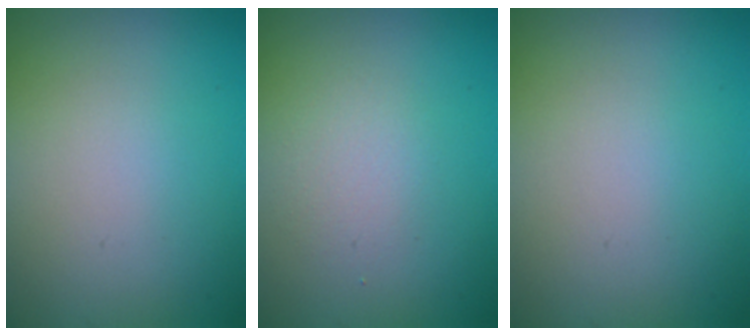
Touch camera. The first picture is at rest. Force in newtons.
{"total": 1.5, "press": 1.5, "slide": 0.0}
{"total": 0.0}